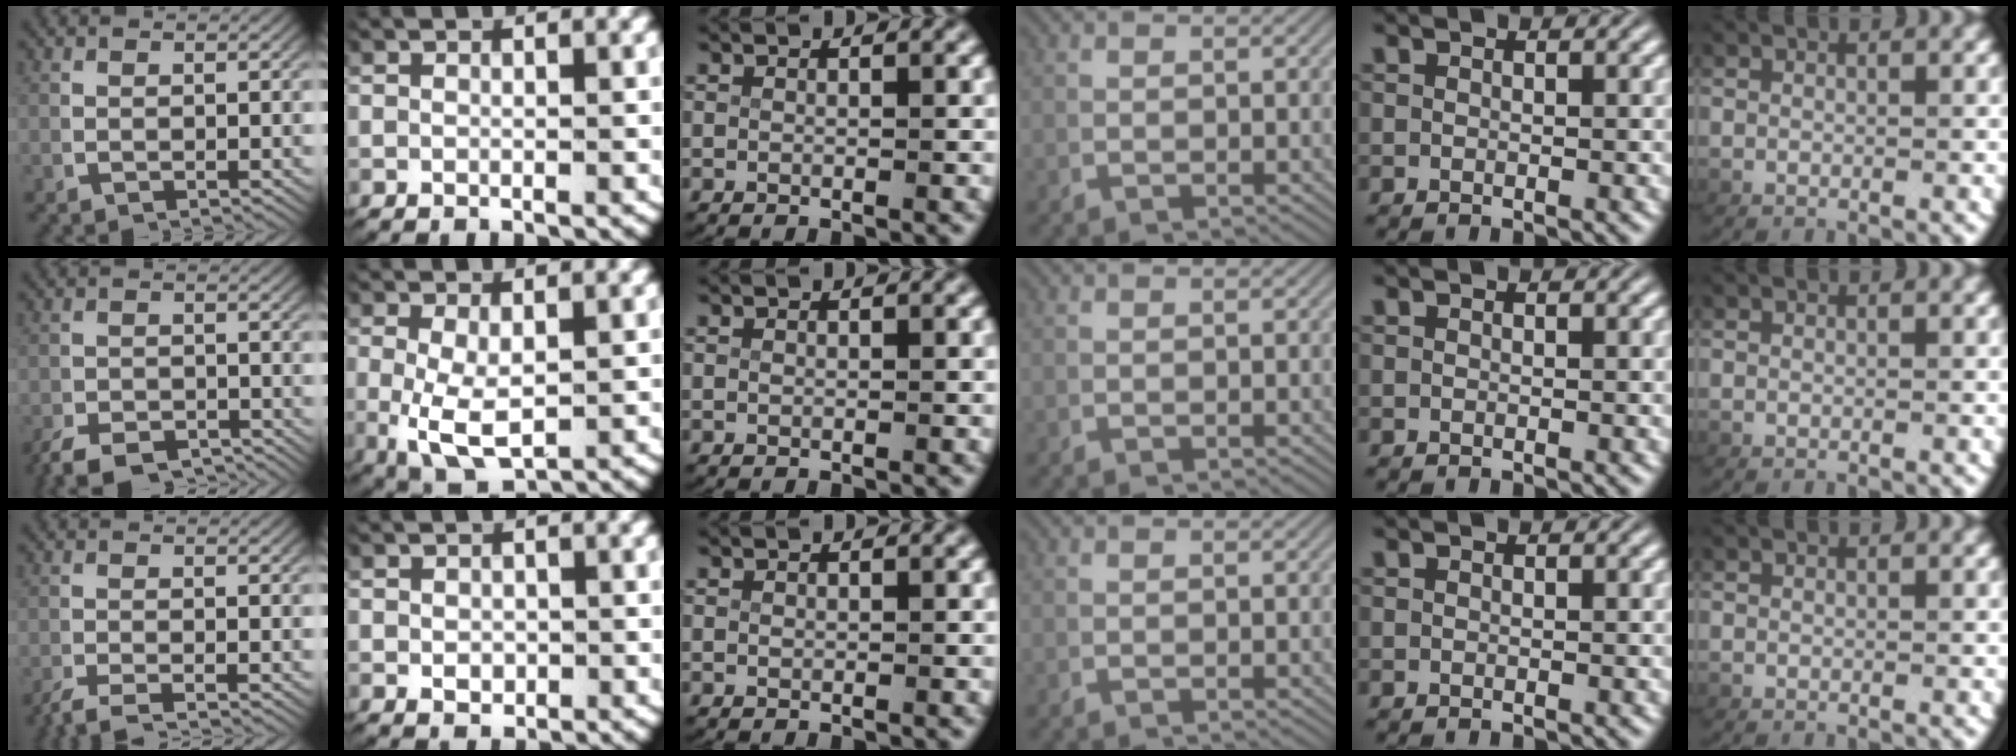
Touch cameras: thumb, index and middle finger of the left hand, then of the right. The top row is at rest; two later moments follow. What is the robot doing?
{"motion": "lift_and_place", "object": "card"}